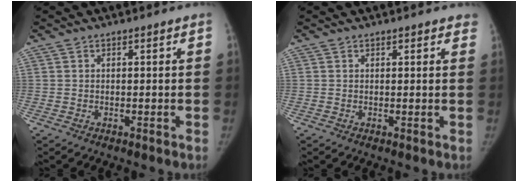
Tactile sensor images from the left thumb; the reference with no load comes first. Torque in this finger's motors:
{"motor_torque": [-0.17, -0.03, -0.54, 0.11, -0.03]}